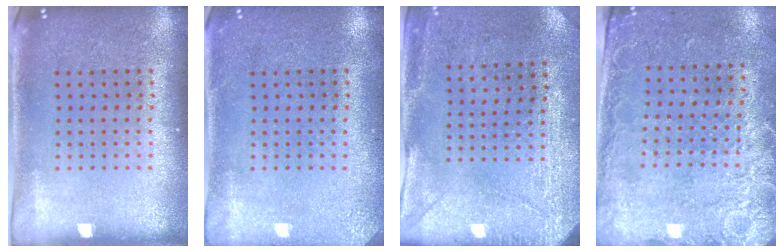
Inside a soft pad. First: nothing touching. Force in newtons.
{"total": 2.0, "press": 2.0, "slide": 0.3}
{"total": 3.0, "press": 2.6, "slide": 1.4}
{"total": 2.5, "press": 2.0, "slide": 1.5}